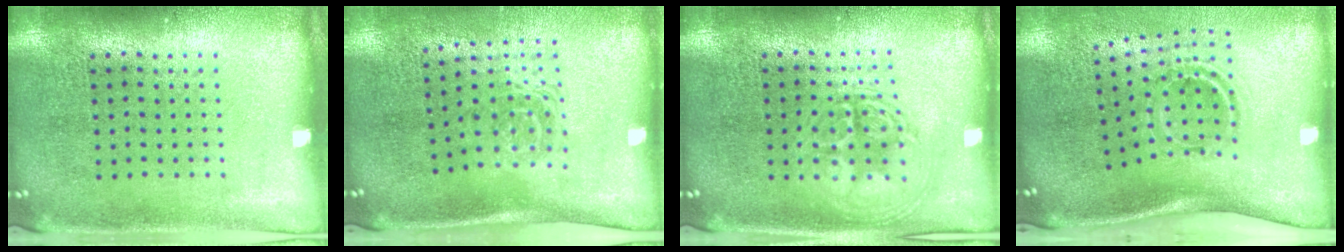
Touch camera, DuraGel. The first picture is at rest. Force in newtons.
{"total": 1.6, "press": 1.2, "slide": 1.2}
{"total": 3.1, "press": 3.1, "slide": 0.4}
{"total": 2.2, "press": 1.2, "slide": 1.8}